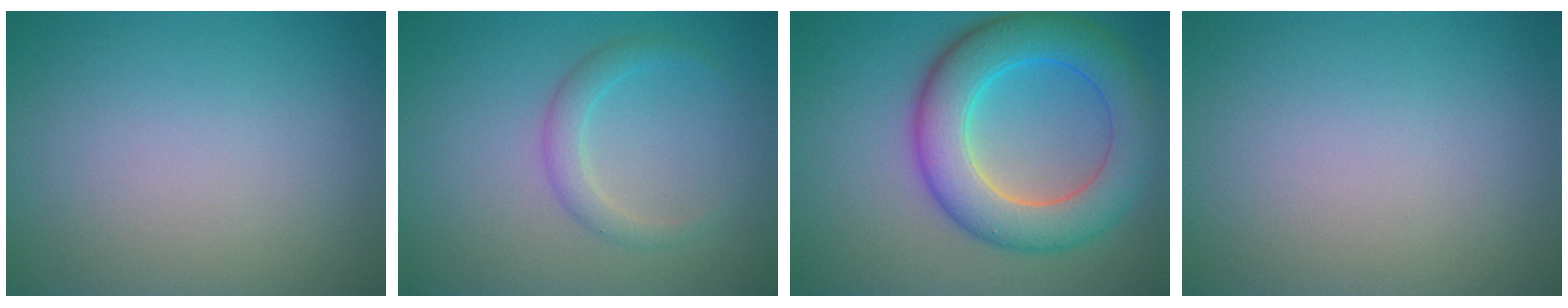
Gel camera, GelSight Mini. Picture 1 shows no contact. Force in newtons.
{"total": 2.0, "press": 2.0, "slide": 0.1}
{"total": 8.2, "press": 8.2, "slide": 0.1}
{"total": 0.0}